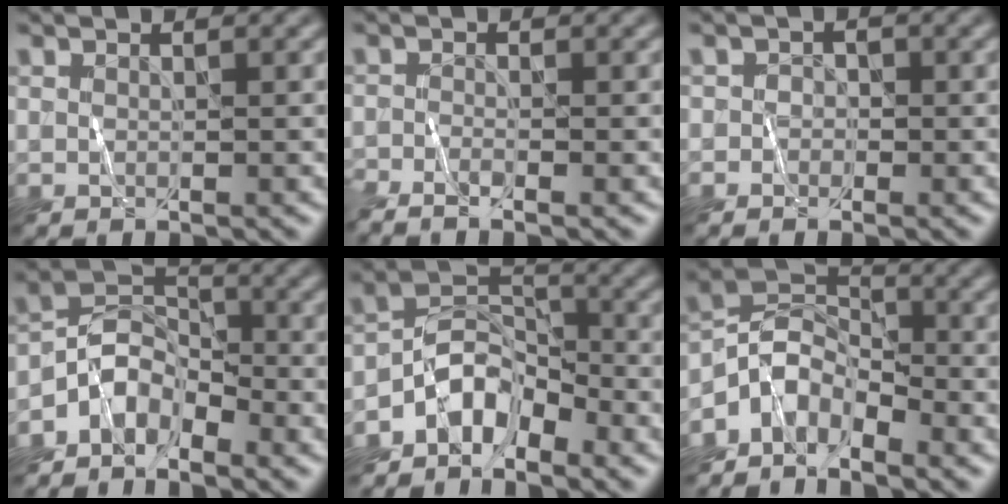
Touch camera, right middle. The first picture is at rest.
{"total": 2.8, "force": [-2.4, 0.1, 1.3], "torque": [-0.035, -0.008, -0.050]}
{"total": 1.0, "force": [-0.8, 0.5, -0.4], "torque": [0.021, 0.000, -0.018]}
{"total": 3.9, "force": [-3.1, 2.0, 1.4], "torque": [-0.021, 0.010, -0.066]}
{"total": 4.1, "force": [-3.3, 1.9, 1.6], "torque": [-0.023, 0.014, -0.070]}
{"total": 4.4, "force": [-3.4, 2.2, 1.7], "torque": [-0.025, 0.006, -0.075]}